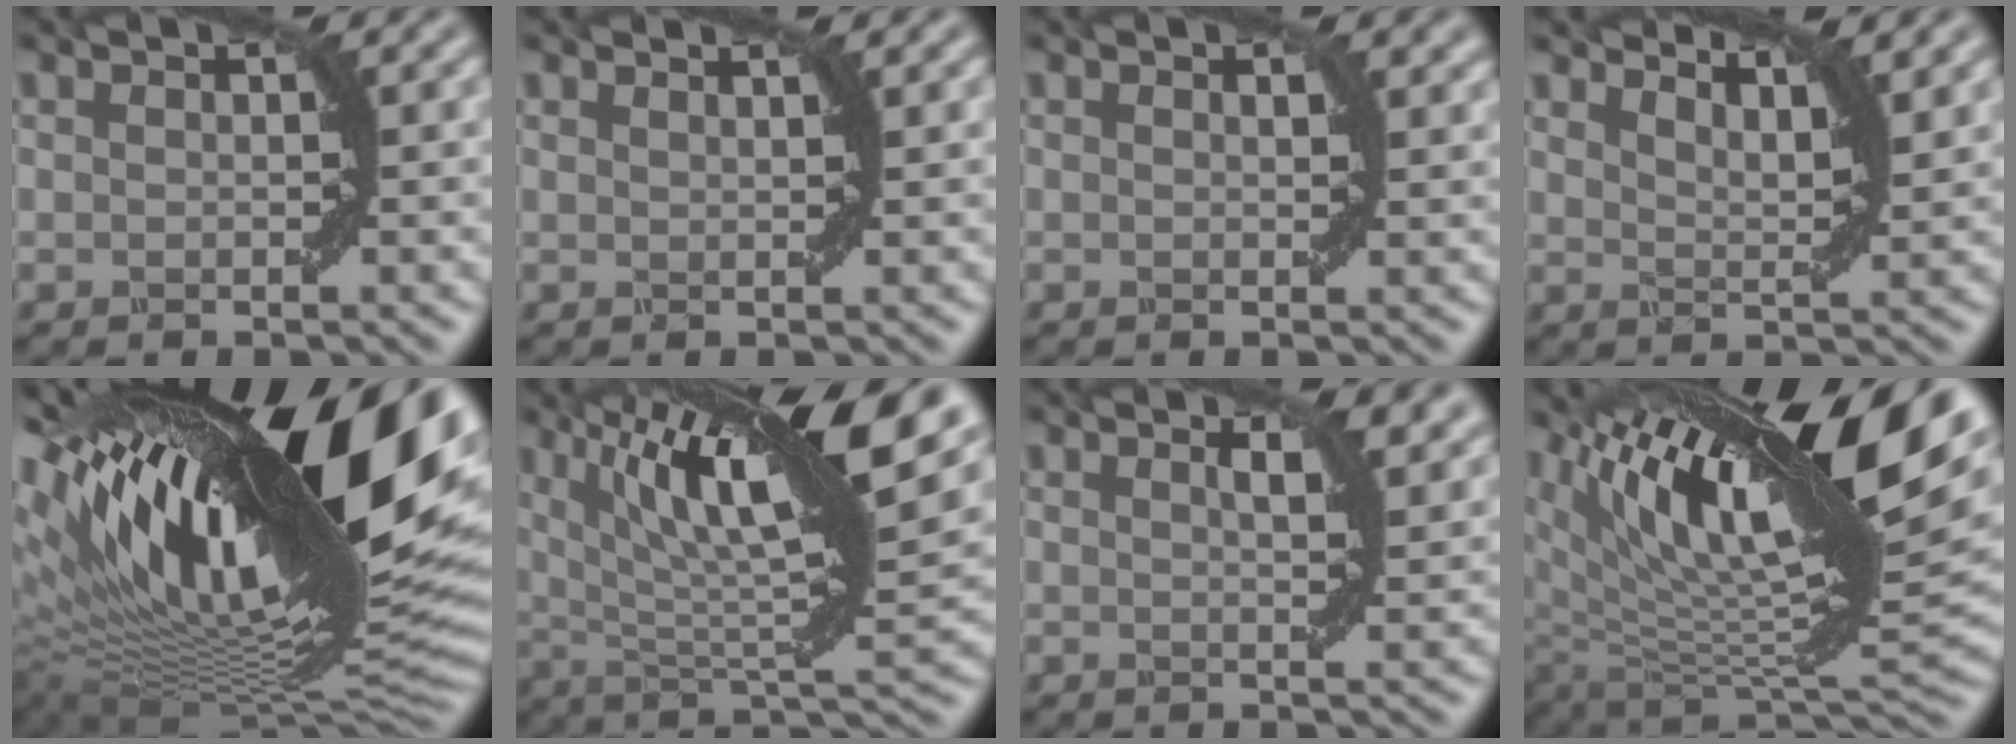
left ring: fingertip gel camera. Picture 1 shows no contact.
{"total": 1.3, "force": [1.2, 0.2, 0.5], "torque": [-0.001, -0.002, 0.009]}
{"total": 0.9, "force": [0.6, 0.3, 0.6], "torque": [-0.007, 0.000, 0.011]}
{"total": 5.1, "force": [4.3, 1.1, 2.5], "torque": [-0.040, 0.009, 0.048]}
{"total": 21.0, "force": [6.8, 8.2, 18.0], "torque": [-0.303, 0.024, 0.125]}
{"total": 14.8, "force": [6.5, 3.8, 12.7], "torque": [-0.209, 0.018, 0.113]}
{"total": 3.2, "force": [1.7, 1.0, 2.5], "torque": [-0.033, 0.003, 0.024]}
{"total": 16.3, "force": [7.6, 6.1, 13.0], "torque": [-0.238, 0.016, 0.136]}